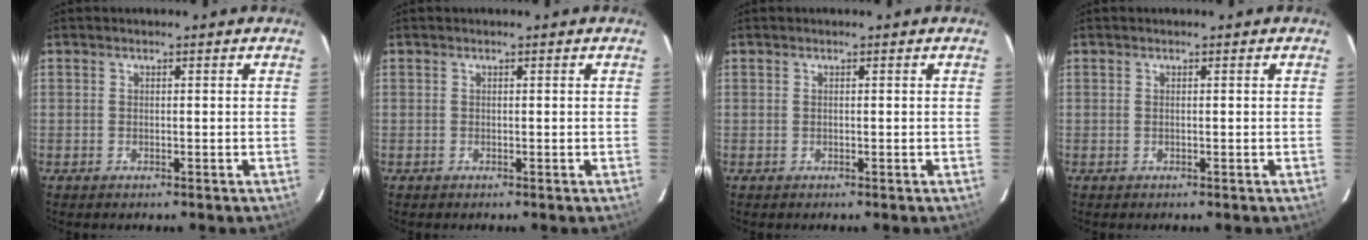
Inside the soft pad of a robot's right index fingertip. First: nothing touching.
{"total": 0.0}
{"total": 0.0}
{"total": 0.0}